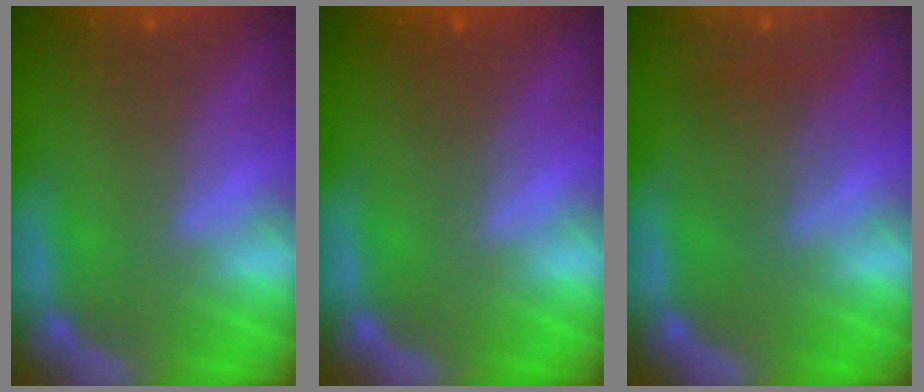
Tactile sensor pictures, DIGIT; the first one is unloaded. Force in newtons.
{"total": 1.4}
{"total": 2.5}